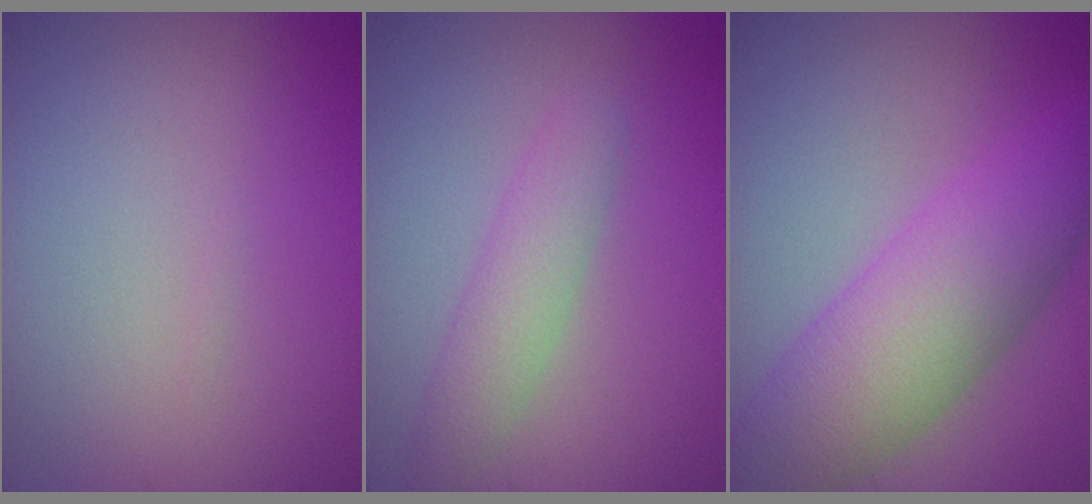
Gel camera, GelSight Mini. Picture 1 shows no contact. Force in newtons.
{"total": 2.9, "press": 2.9, "slide": 0.1}
{"total": 7.8, "press": 7.8, "slide": 0.1}